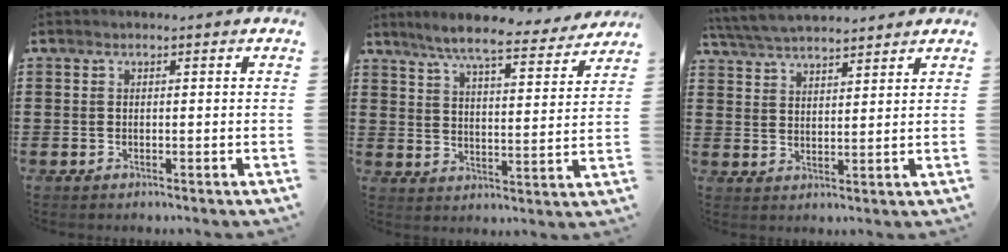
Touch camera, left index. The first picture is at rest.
{"total": 7.4, "force": [6.5, 0.1, 3.5], "torque": [-0.082, -0.038, 0.109]}
{"total": 5.0, "force": [4.8, 0.5, 1.2], "torque": [-0.041, -0.015, 0.089]}